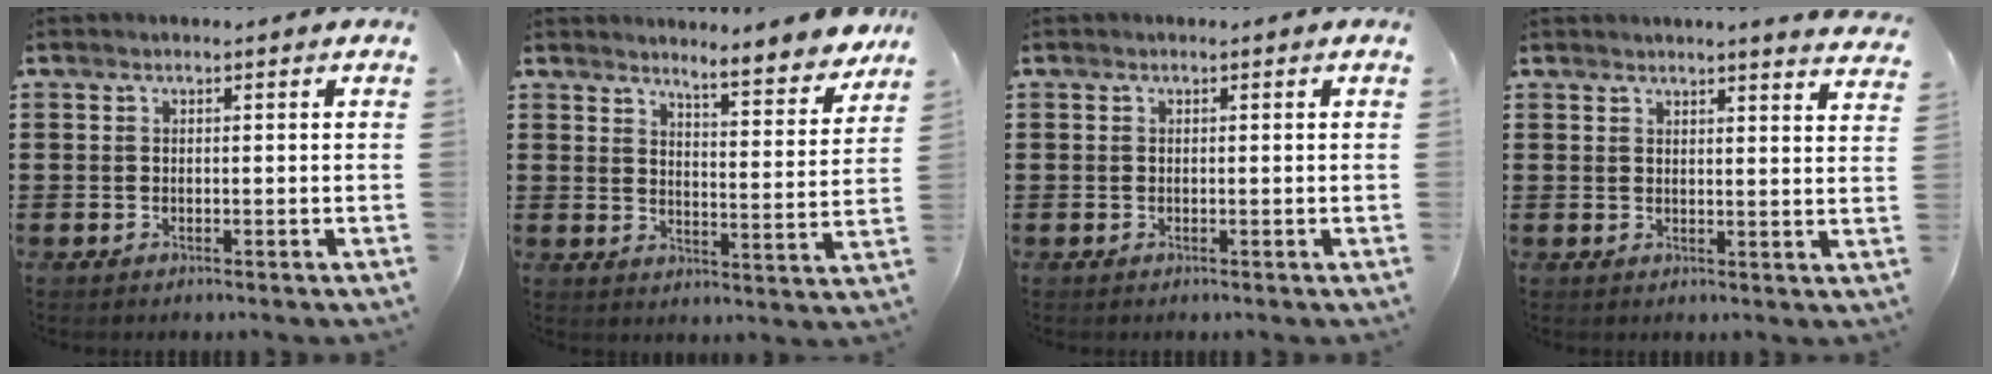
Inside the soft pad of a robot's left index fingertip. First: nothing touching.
{"total": 5.9, "force": [5.5, -0.2, 1.9], "torque": [-0.044, -0.041, 0.091]}
{"total": 0.0}
{"total": 3.0, "force": [2.9, -0.8, 0.4], "torque": [-0.016, -0.012, 0.053]}